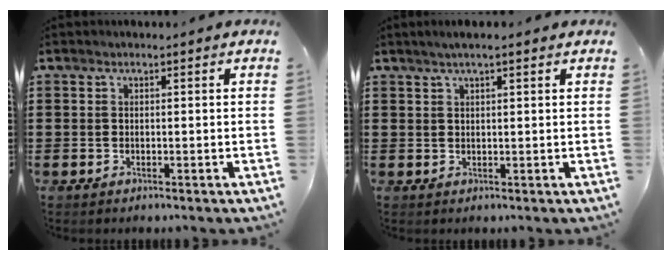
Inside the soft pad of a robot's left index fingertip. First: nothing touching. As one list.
[{"total": 2.3, "force": [1.5, 0.2, 1.7], "torque": [-0.034, 0.003, 0.027]}]